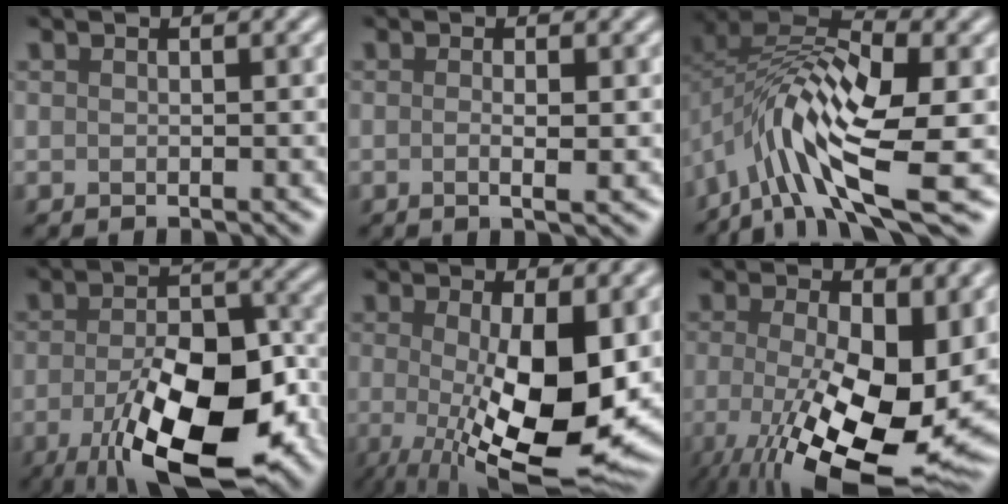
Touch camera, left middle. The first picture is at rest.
{"total": 1.7, "force": [-0.1, 0.4, 1.6], "torque": [-0.026, -0.003, -0.001]}
{"total": 11.7, "force": [-4.0, 4.2, 10.2], "torque": [-0.182, 0.009, -0.072]}
{"total": 11.7, "force": [-5.0, 4.7, 9.4], "torque": [-0.171, -0.012, -0.075]}
{"total": 11.0, "force": [-1.1, 3.2, 10.4], "torque": [-0.171, -0.023, -0.007]}
{"total": 14.4, "force": [-3.2, 5.4, 13.0], "torque": [-0.208, -0.026, -0.037]}